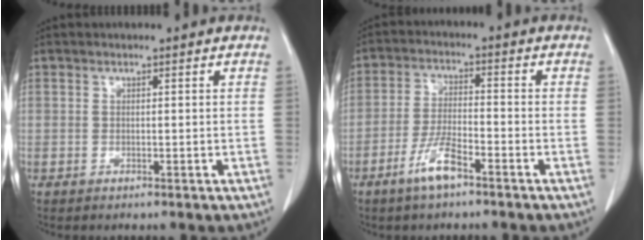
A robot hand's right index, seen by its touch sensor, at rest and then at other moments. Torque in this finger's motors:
{"motor_torque": [0.92, -0.84, 0.15, 0.08]}